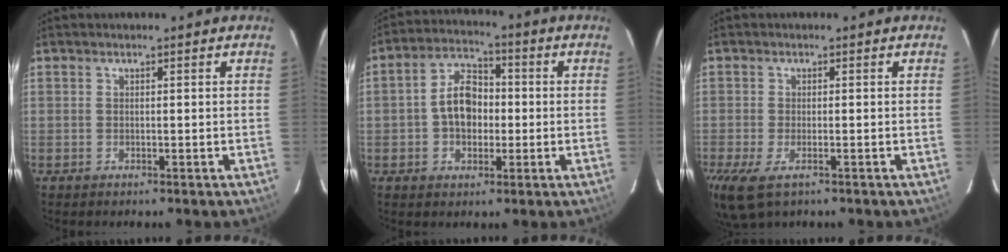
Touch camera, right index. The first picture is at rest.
{"total": 6.5, "force": [-0.7, 4.8, 4.3], "torque": [-0.079, 0.020, -0.008]}
{"total": 7.4, "force": [-4.7, 2.6, 5.1], "torque": [-0.114, -0.033, -0.080]}